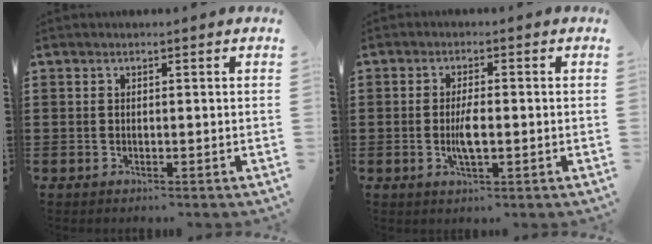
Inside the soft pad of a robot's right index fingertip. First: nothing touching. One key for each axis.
{"total": 4.0, "fx": -0.7, "fy": 1.1, "fz": 3.8, "tx": -0.079, "ty": -0.006, "tz": -0.016}